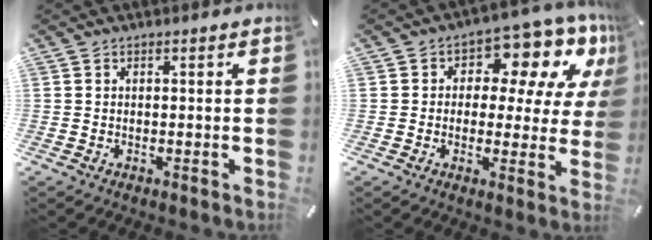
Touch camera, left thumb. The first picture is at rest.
{"total": 11.3, "force": [5.9, 6.8, 6.9], "torque": [-0.090, -0.046, 0.103]}